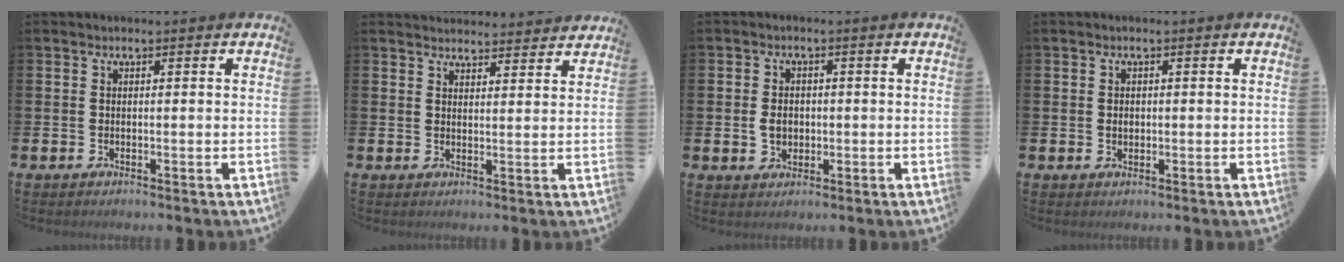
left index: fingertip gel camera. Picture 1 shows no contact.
{"total": 3.4, "force": [3.3, 0.5, -0.1], "torque": [0.003, -0.021, 0.060]}
{"total": 3.0, "force": [-0.1, 2.2, 1.9], "torque": [-0.017, -0.001, -0.009]}
{"total": 1.1, "force": [0.1, 0.8, 0.6], "torque": [0.000, 0.002, -0.003]}